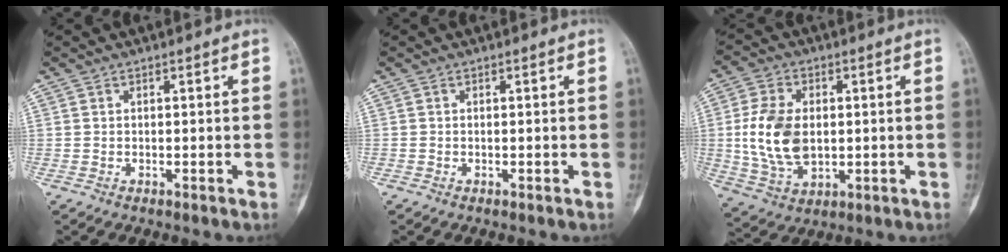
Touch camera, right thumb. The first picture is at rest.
{"total": 0.0}
{"total": 13.0, "force": [0.3, 8.4, 9.9], "torque": [-0.187, -0.004, 0.016]}